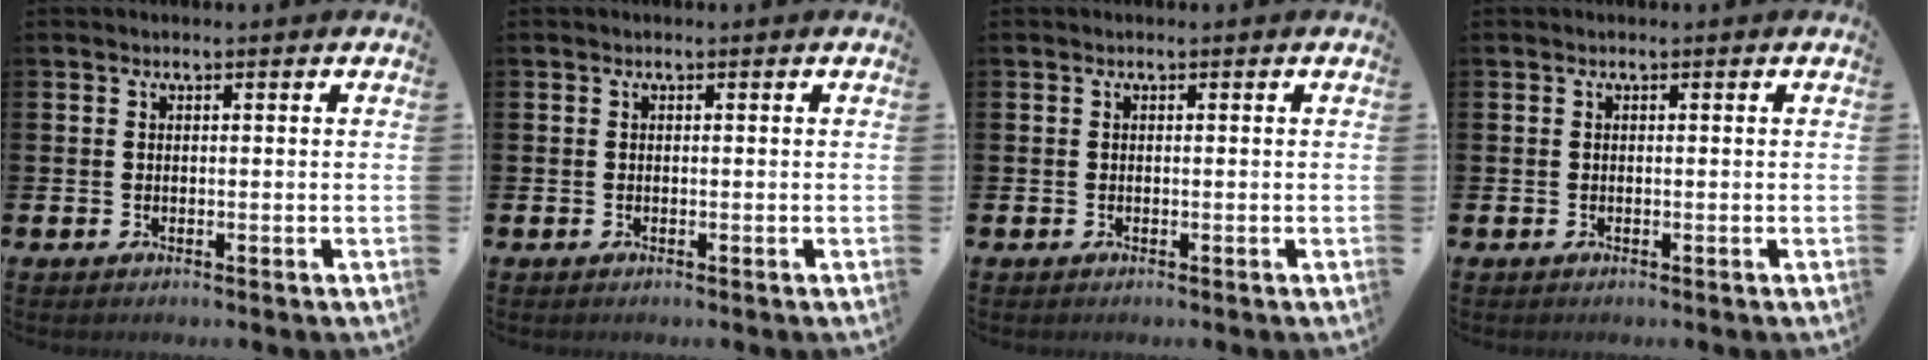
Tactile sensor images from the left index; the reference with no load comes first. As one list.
[{"total": 0.0}, {"total": 0.0}, {"total": 0.0}]